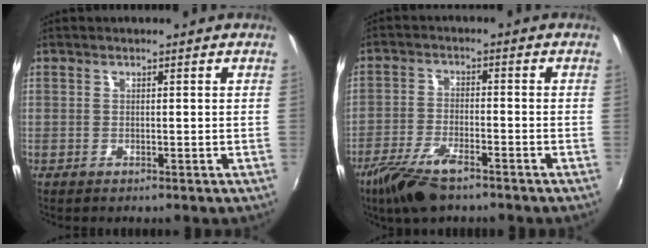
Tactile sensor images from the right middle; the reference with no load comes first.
{"total": 9.6, "force": [-6.7, 3.0, 6.2], "torque": [-0.147, -0.021, -0.131]}